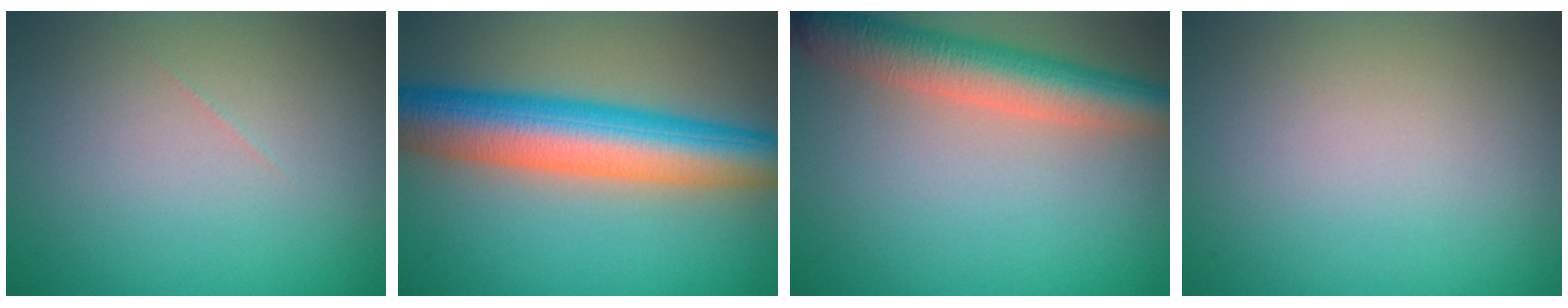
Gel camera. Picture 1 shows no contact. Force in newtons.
{"total": 9.2, "press": 9.2, "slide": 0.3}
{"total": 6.4, "press": 6.4, "slide": 0.3}
{"total": 0.0}